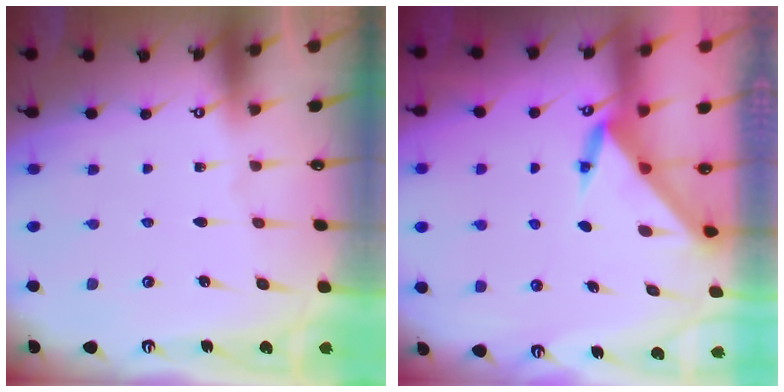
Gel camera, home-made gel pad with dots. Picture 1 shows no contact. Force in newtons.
{"total": 3.4, "press": 3.4, "slide": 0.2}